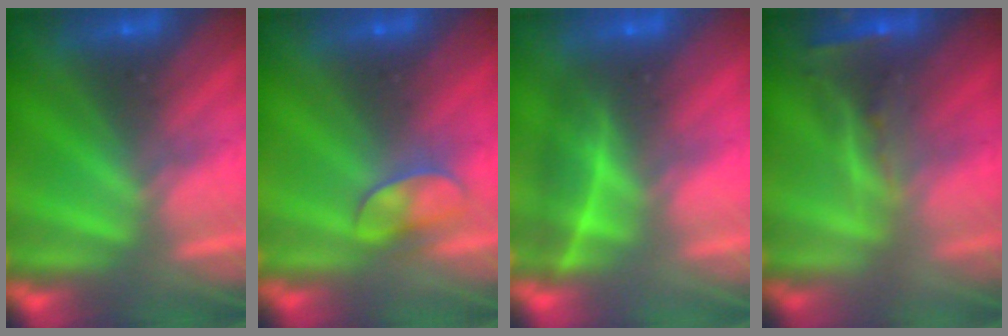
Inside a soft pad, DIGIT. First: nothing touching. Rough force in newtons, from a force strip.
{"total": 2.4}
{"total": 1.9}
{"total": 2.5}